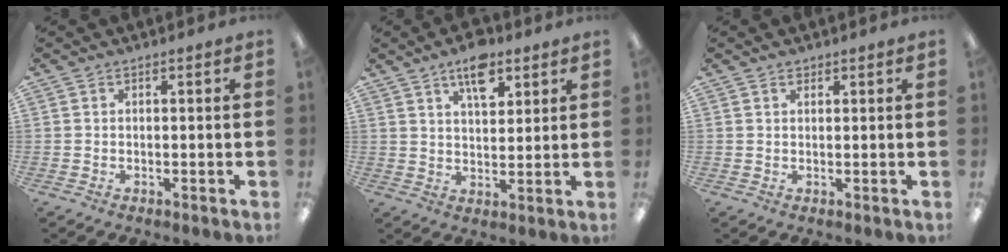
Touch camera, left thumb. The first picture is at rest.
{"total": 8.9, "force": [5.6, 4.4, 5.4], "torque": [-0.079, -0.021, 0.094]}
{"total": 1.4, "force": [1.1, 0.7, 0.5], "torque": [-0.004, -0.002, 0.020]}